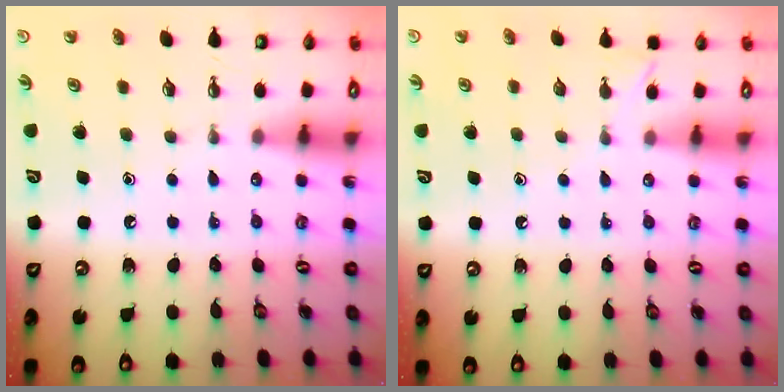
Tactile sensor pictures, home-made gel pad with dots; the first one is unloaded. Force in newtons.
{"total": 3.4, "press": 3.4, "slide": 0.4}